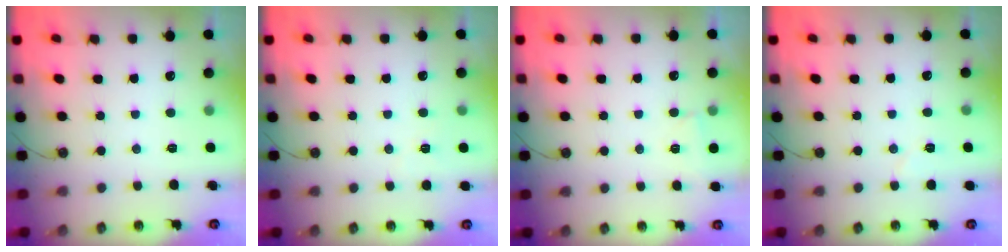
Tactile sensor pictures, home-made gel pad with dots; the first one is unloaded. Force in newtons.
{"total": 3.8, "press": 3.4, "slide": 1.7}
{"total": 2.1, "press": 2.1, "slide": 0.4}
{"total": 3.9, "press": 3.7, "slide": 1.3}